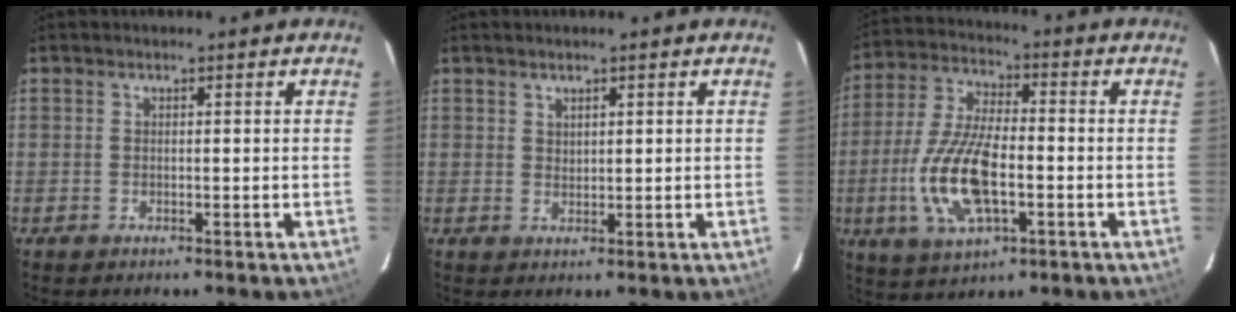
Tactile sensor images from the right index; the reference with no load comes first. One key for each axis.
{"total": 1.5, "fx": 1.1, "fy": 0.8, "fz": 0.6, "tx": -0.007, "ty": 0.002, "tz": 0.021}
{"total": 14.8, "fx": -3.7, "fy": 6.1, "fz": 13.0, "tx": -0.278, "ty": -0.004, "tz": -0.068}